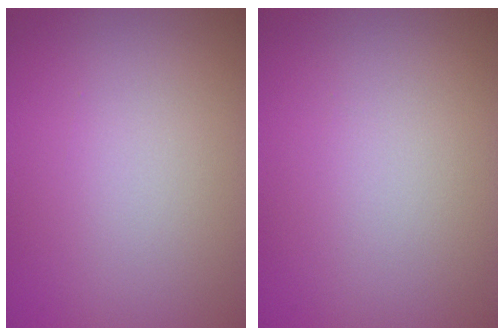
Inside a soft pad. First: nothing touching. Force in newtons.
{"total": 0.0}